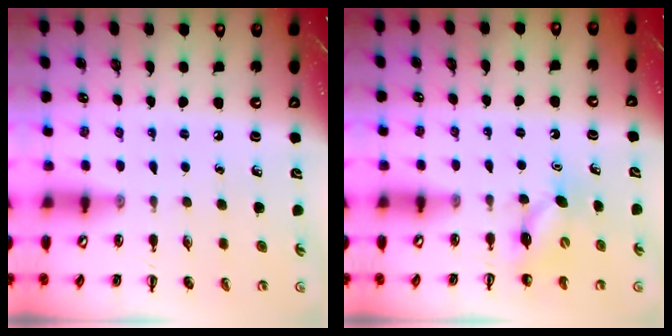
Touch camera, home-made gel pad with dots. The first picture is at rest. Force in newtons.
{"total": 4.6, "press": 4.6, "slide": 0.7}